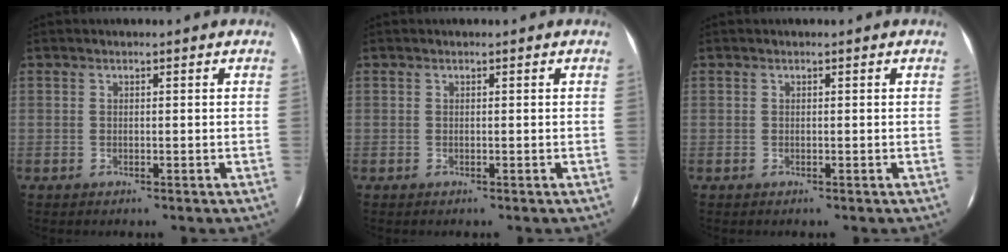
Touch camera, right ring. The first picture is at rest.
{"total": 0.0}
{"total": 0.0}